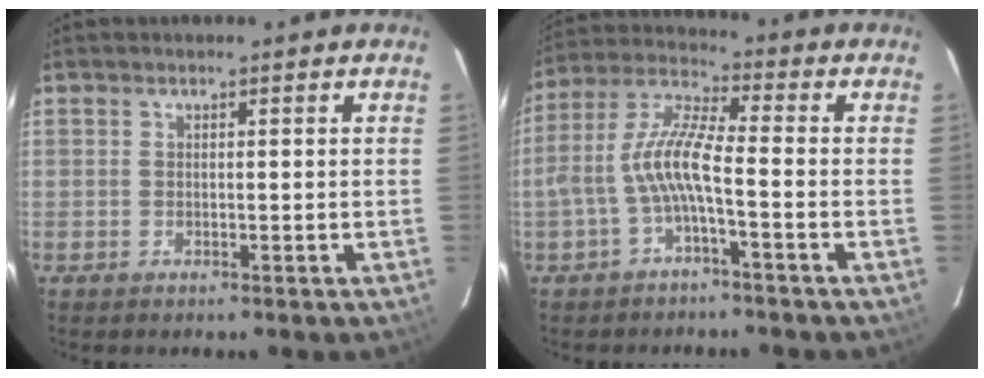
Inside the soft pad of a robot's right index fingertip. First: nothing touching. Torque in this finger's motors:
{"motor_torque": [1.09, -0.81, 0.75, 0.21]}